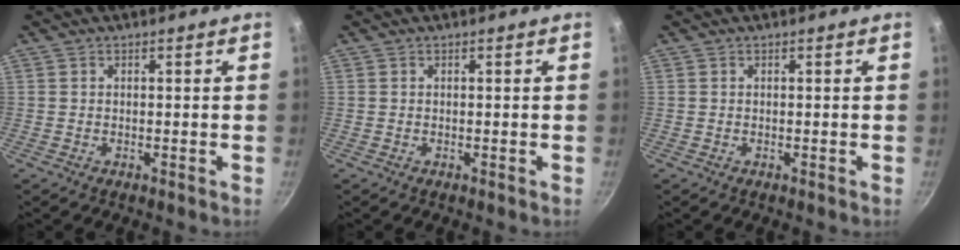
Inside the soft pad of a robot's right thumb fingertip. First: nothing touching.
{"total": 0.0}
{"total": 0.0}